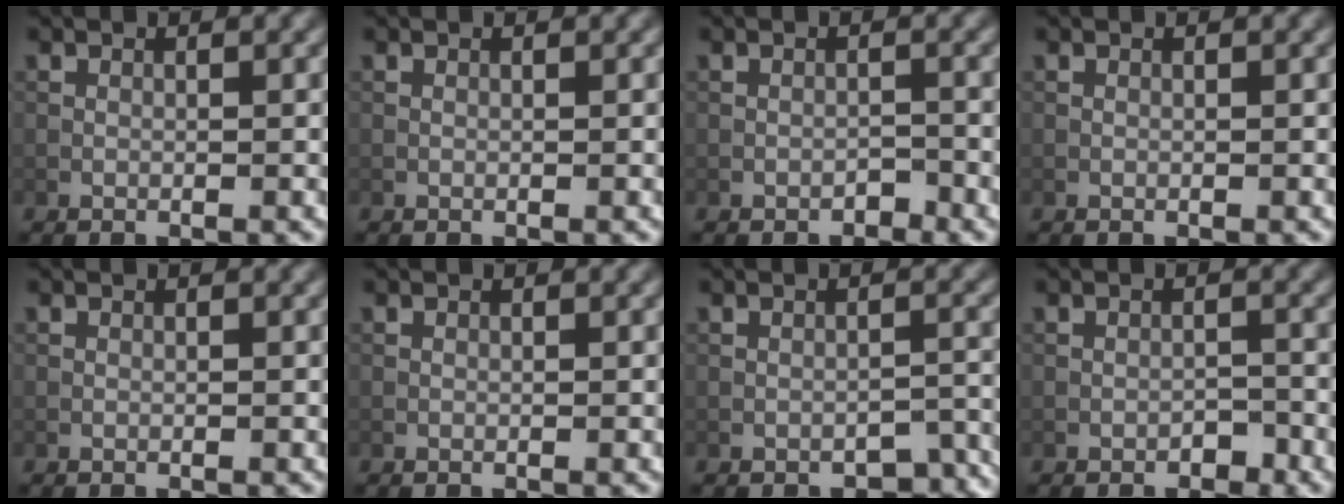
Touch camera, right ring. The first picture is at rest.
{"total": 0.0}
{"total": 0.9, "force": [-0.7, 0.4, 0.3], "torque": [-0.002, 0.002, -0.012]}
{"total": 0.0}
{"total": 0.0}
{"total": 0.0}
{"total": 2.5, "force": [-2.0, 1.1, 1.0], "torque": [-0.007, 0.000, -0.022]}
{"total": 1.2, "force": [-0.8, 0.6, 0.6], "torque": [-0.006, 0.003, -0.013]}